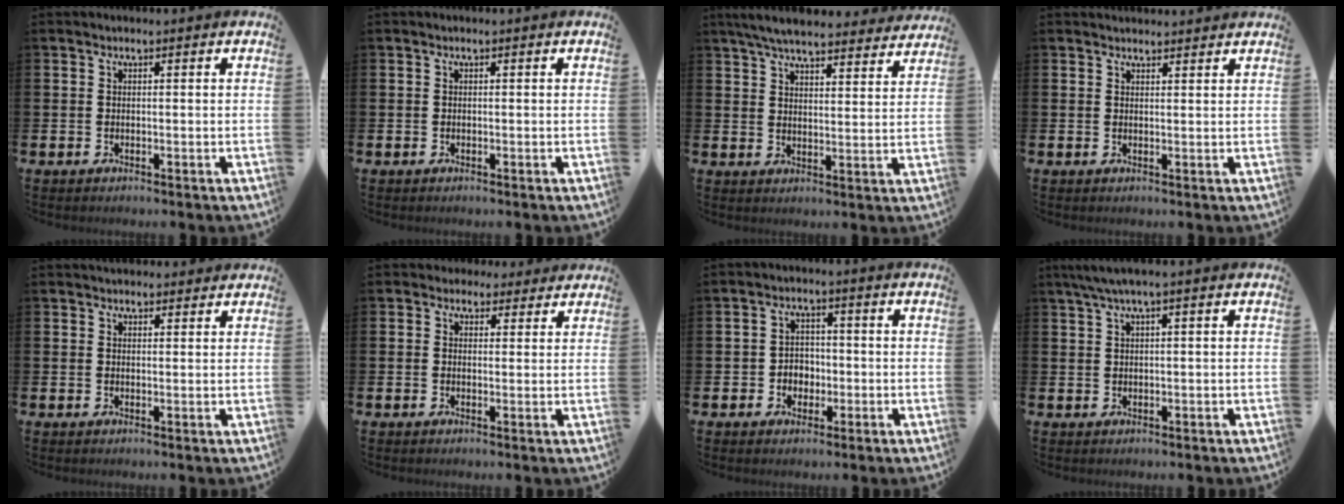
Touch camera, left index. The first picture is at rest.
{"total": 0.0}
{"total": 6.6, "force": [6.2, 0.9, 1.9], "torque": [-0.056, -0.030, 0.111]}
{"total": 1.9, "force": [1.9, 0.3, 0.0], "torque": [0.005, -0.008, 0.033]}
{"total": 2.2, "force": [2.1, 0.7, -0.1], "torque": [0.005, -0.005, 0.037]}
{"total": 2.7, "force": [2.2, 1.6, -0.2], "torque": [0.009, -0.007, 0.036]}
{"total": 3.0, "force": [-0.7, 2.7, 1.0], "torque": [-0.018, 0.004, -0.022]}
{"total": 2.5, "force": [1.5, -0.1, 2.1], "torque": [-0.048, 0.005, 0.027]}